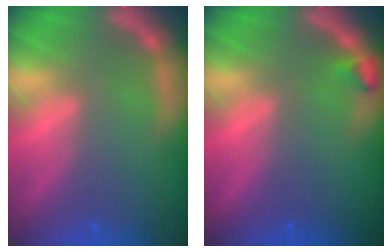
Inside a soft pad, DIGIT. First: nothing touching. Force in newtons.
{"total": 0.9}